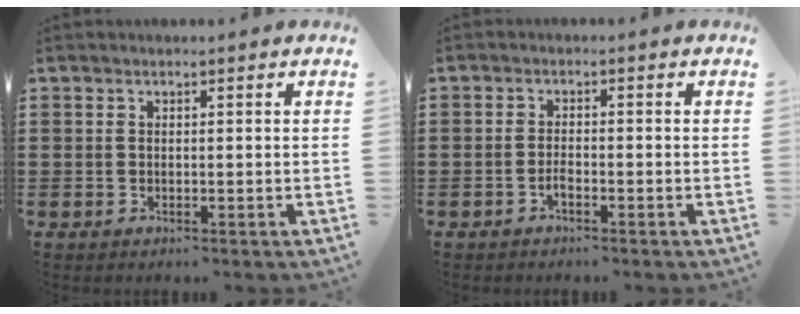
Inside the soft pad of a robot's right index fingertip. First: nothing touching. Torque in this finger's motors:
{"motor_torque": [2.14, 0.00, 0.05, -0.01]}